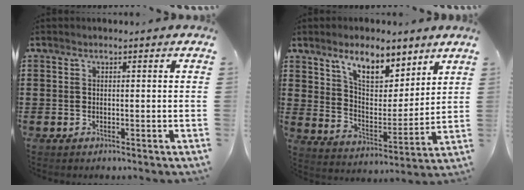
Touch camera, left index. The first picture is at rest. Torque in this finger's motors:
{"motor_torque": [1.64, -0.50, 0.54, 0.21]}